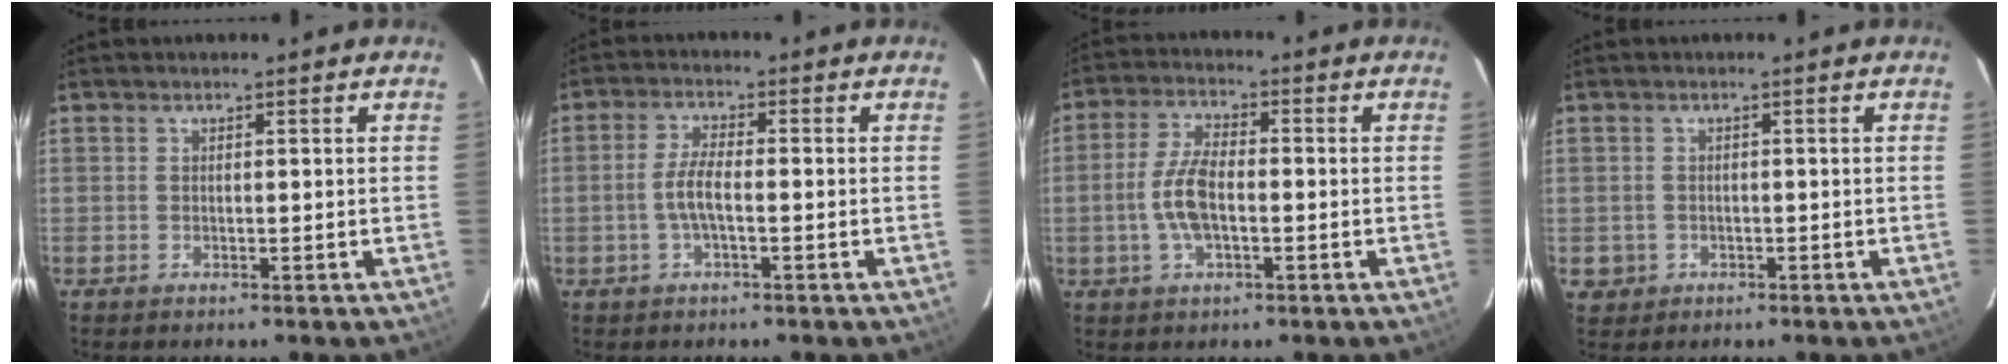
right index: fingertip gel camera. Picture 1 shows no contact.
{"total": 4.2, "force": [-1.2, 1.0, 4.0], "torque": [-0.084, 0.002, -0.022]}
{"total": 7.6, "force": [-1.5, 3.3, 6.7], "torque": [-0.142, 0.006, -0.027]}
{"total": 3.1, "force": [-0.7, 3.0, 0.6], "torque": [-0.018, 0.004, -0.002]}